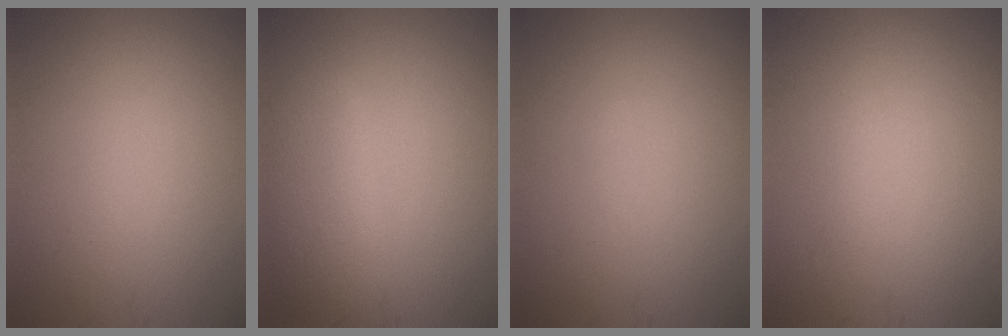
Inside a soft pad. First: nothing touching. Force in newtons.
{"total": 4.4, "press": 4.4, "slide": 0.2}
{"total": 0.0}
{"total": 0.6, "press": 0.6, "slide": 0.0}